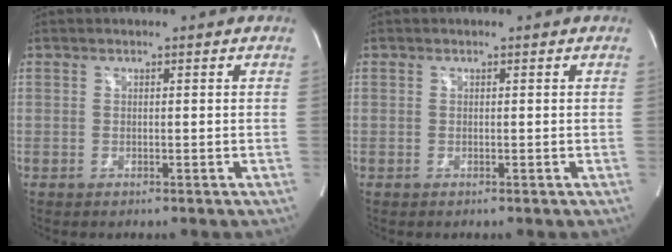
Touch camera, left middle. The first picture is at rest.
{"total": 0.0}